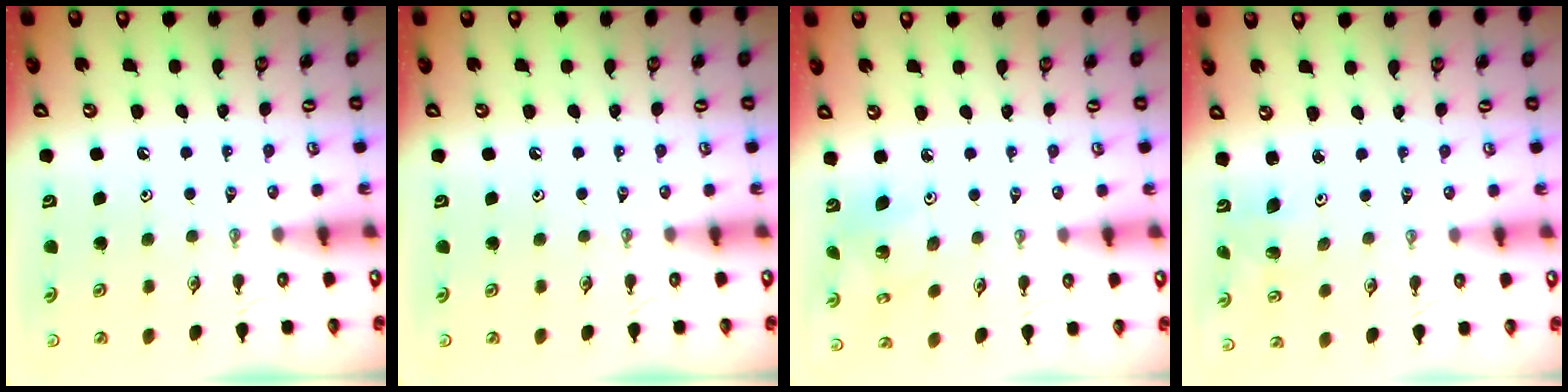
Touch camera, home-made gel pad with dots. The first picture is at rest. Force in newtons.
{"total": 0.0}
{"total": 4.0, "press": 4.0, "slide": 0.4}
{"total": 2.0, "press": 2.0, "slide": 0.1}